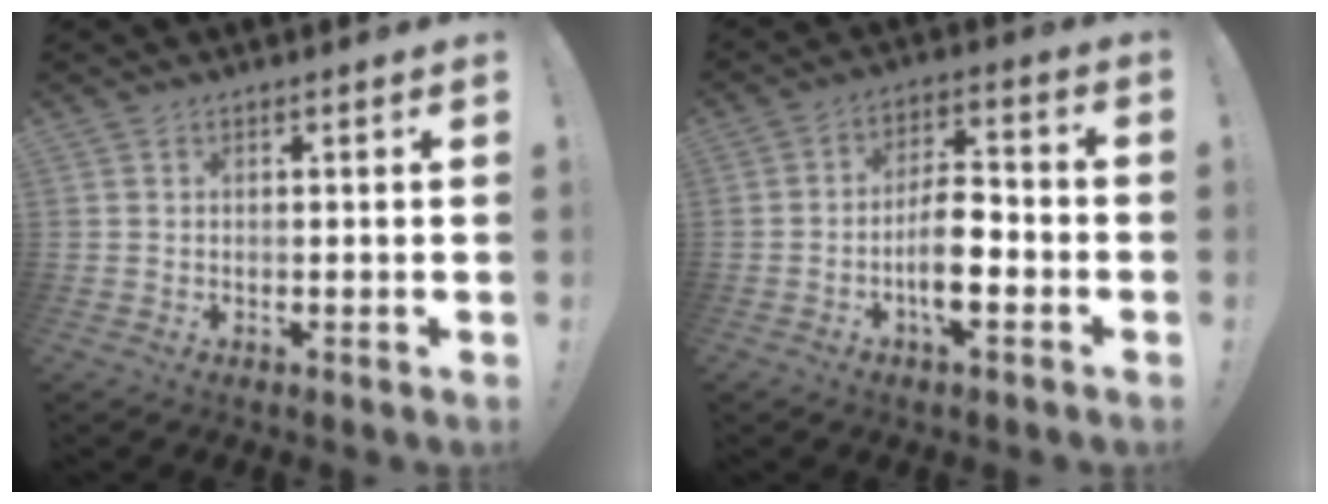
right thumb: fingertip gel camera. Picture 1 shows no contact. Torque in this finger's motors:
{"motor_torque": [0.89, 1.61, 1.53, -0.62, 0.11]}